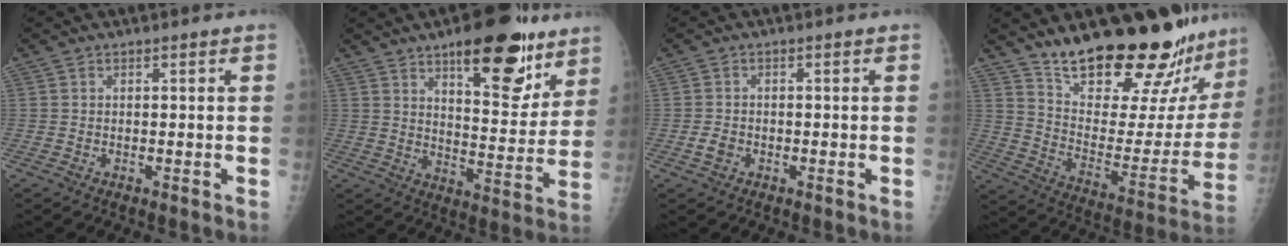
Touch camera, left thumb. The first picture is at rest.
{"total": 18.0, "force": [11.0, 7.0, 12.4], "torque": [-0.120, -0.062, 0.160]}
{"total": 2.2, "force": [-0.8, 1.7, 1.2], "torque": [-0.019, 0.002, -0.015]}
{"total": 27.0, "force": [22.5, 7.5, 12.9], "torque": [-0.160, -0.142, 0.323]}